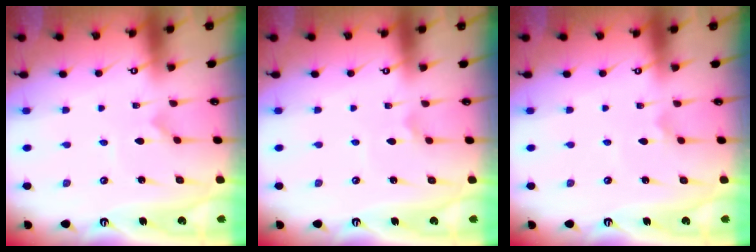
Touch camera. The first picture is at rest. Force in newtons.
{"total": 2.5, "press": 2.4, "slide": 0.5}
{"total": 2.9, "press": 2.9, "slide": 0.1}